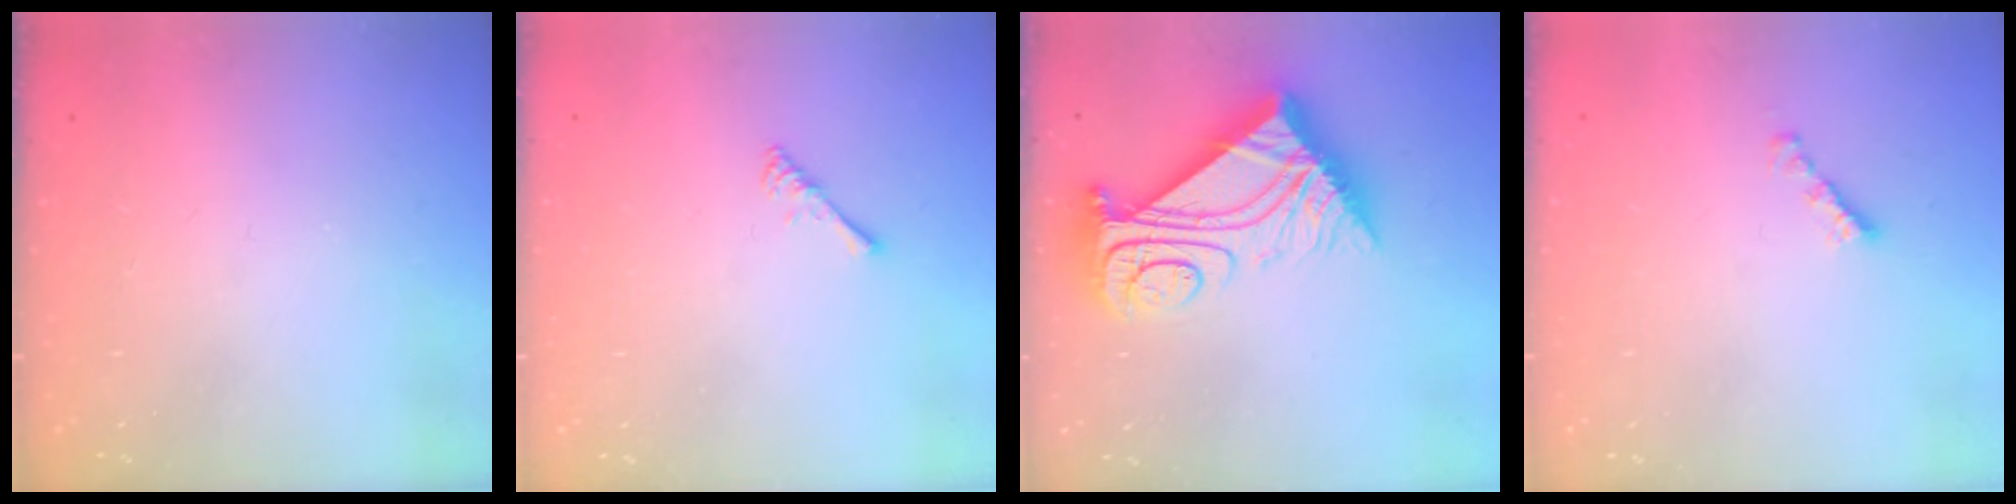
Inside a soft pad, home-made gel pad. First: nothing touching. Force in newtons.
{"total": 2.4, "press": 2.4, "slide": 0.4}
{"total": 16.2, "press": 16.1, "slide": 1.5}
{"total": 2.3, "press": 2.3, "slide": 0.2}